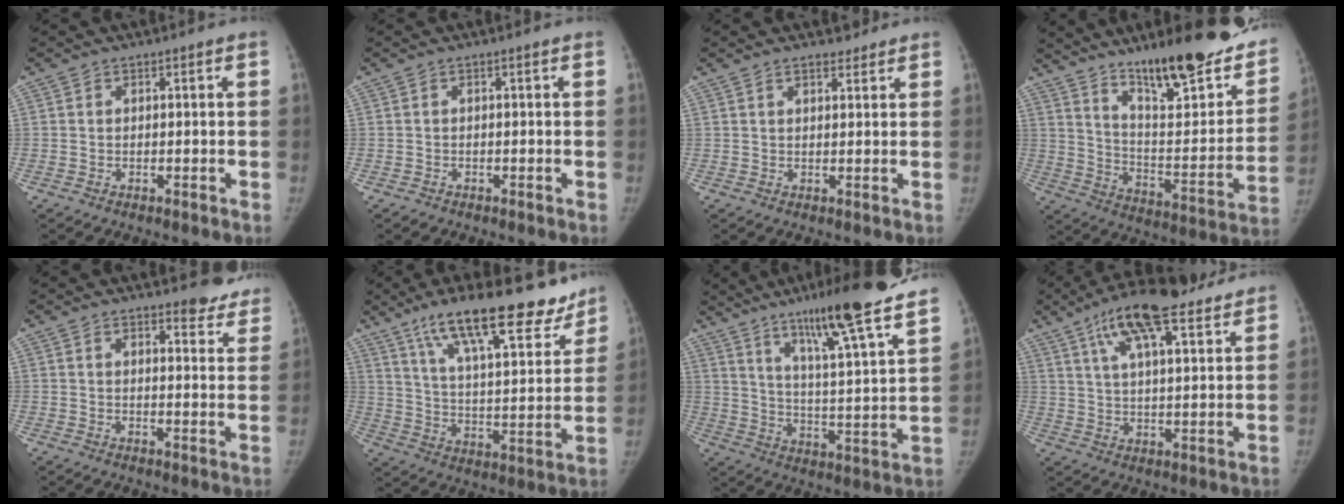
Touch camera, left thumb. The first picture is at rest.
{"total": 0.6, "force": [-0.4, 0.4, 0.1], "torque": [-0.005, 0.000, -0.009]}
{"total": 2.5, "force": [2.0, 1.2, 1.0], "torque": [-0.007, -0.011, 0.026]}
{"total": 27.7, "force": [19.3, 7.2, 18.6], "torque": [-0.229, -0.092, 0.292]}
{"total": 8.9, "force": [8.3, 2.4, 2.1], "torque": [0.011, -0.060, 0.079]}
{"total": 24.6, "force": [17.4, 7.4, 15.9], "torque": [-0.204, -0.069, 0.275]}
{"total": 23.5, "force": [17.7, 1.5, 15.4], "torque": [-0.217, -0.076, 0.268]}
{"total": 17.9, "force": [12.0, 5.2, 12.2], "torque": [-0.185, -0.026, 0.197]}